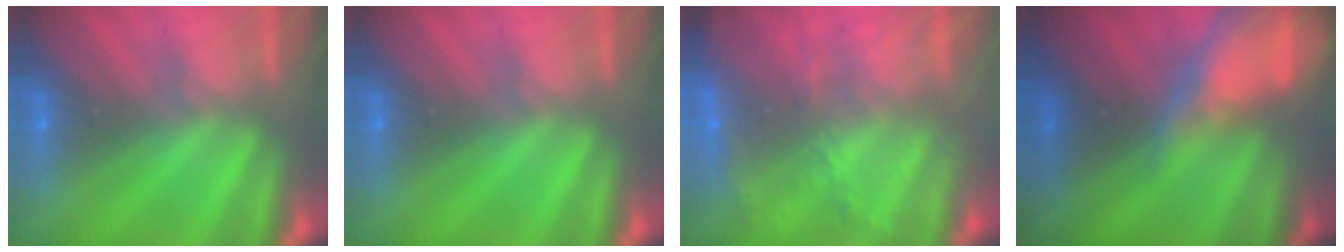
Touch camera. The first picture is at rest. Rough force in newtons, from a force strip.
{"total": 0.0}
{"total": 9.1}
{"total": 9.4}